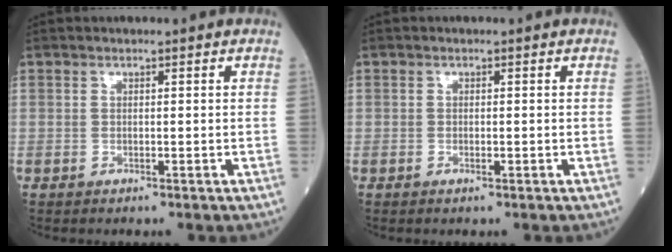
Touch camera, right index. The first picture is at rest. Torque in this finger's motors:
{"motor_torque": [-0.17, -0.08, 0.03, 0.00]}